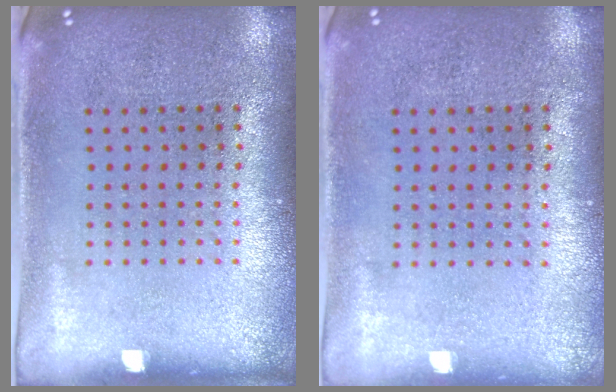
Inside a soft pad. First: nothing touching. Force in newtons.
{"total": 0.0}